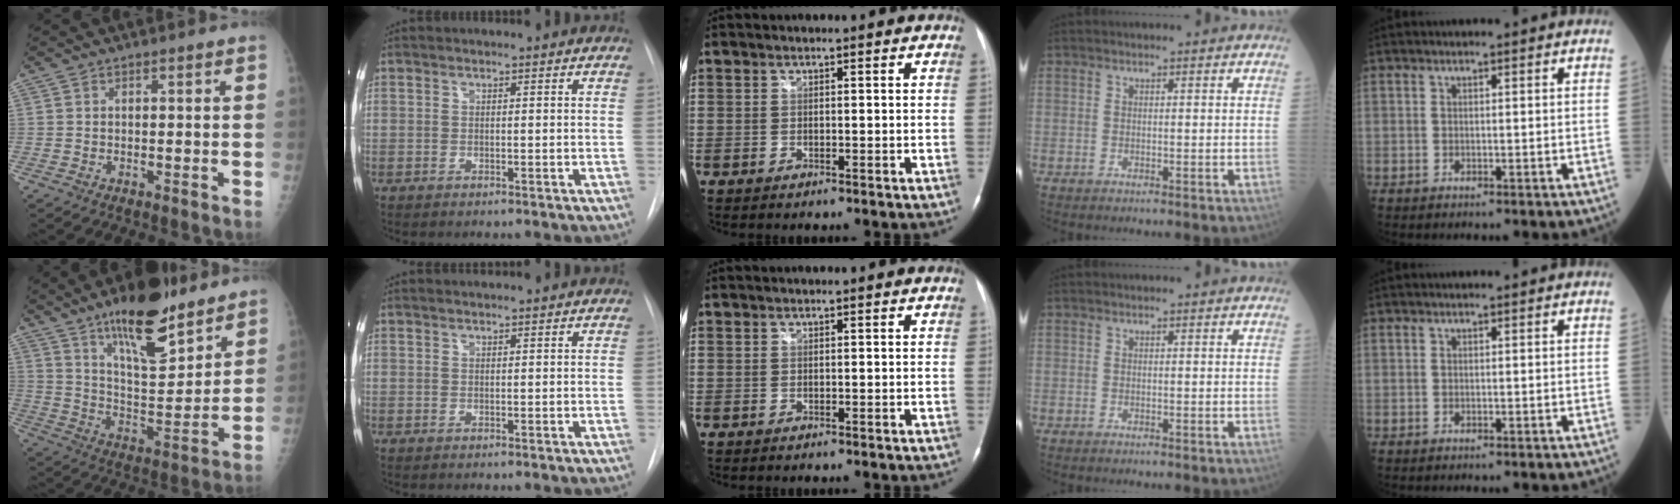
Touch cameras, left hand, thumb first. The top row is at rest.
{"thumb": {"total": 19.0, "force": [13.2, 6.3, 12.2], "torque": [-0.158, -0.082, 0.221]}, "index": {"total": 1.5, "force": [1.5, -0.1, 0.3], "torque": [-0.005, 0.017, 0.027]}}